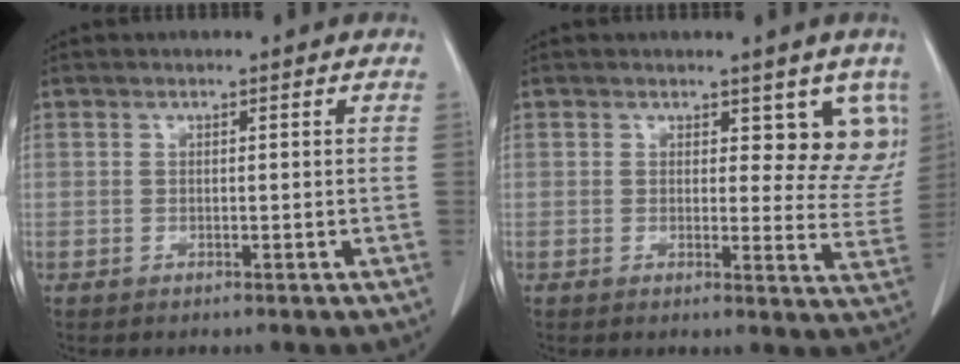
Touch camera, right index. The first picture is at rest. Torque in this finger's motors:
{"motor_torque": [-0.04, 0.31, 0.05, 0.00]}